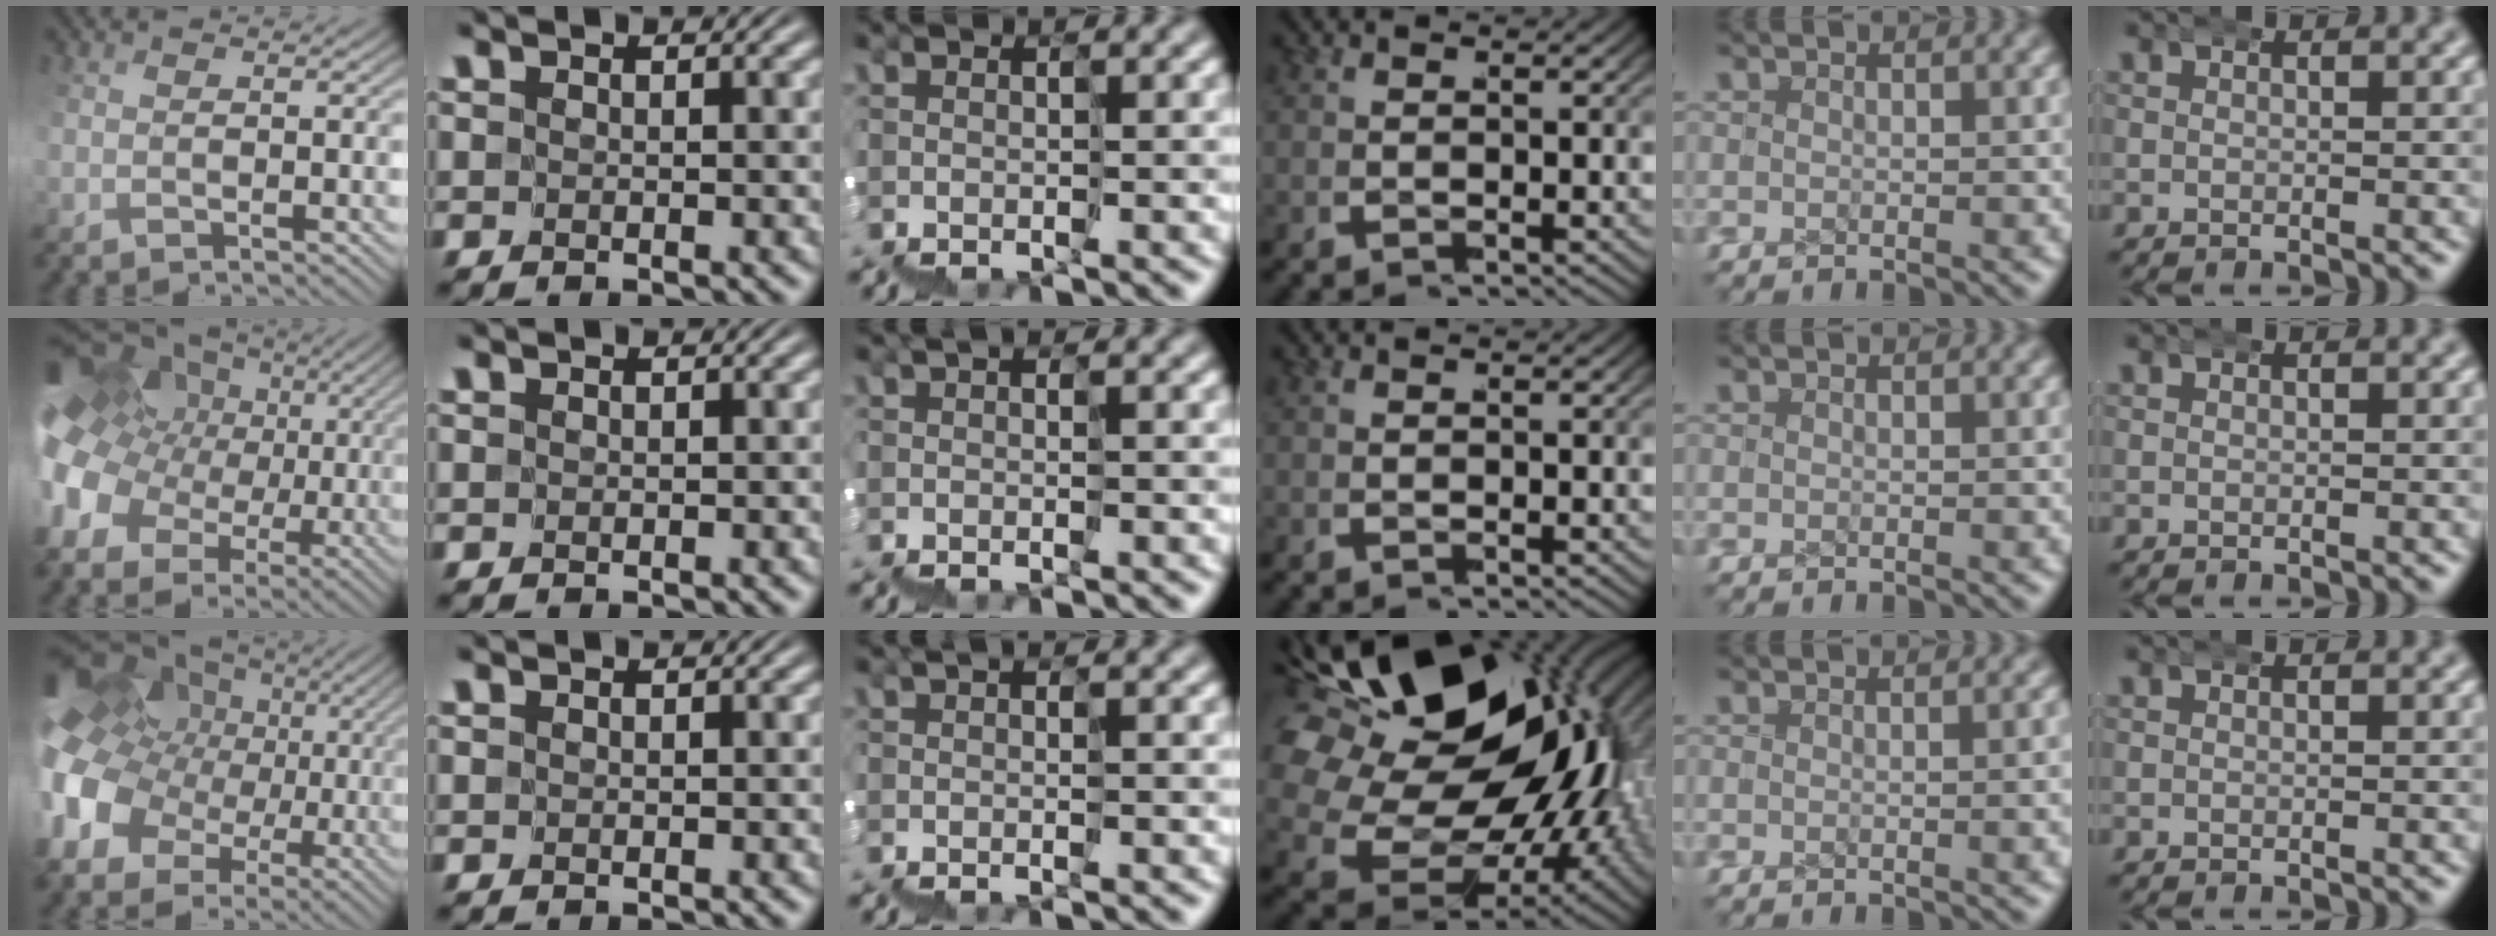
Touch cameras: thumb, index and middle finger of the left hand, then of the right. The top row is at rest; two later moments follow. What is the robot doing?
{"motion": "wrap", "object": "ethernet cable"}